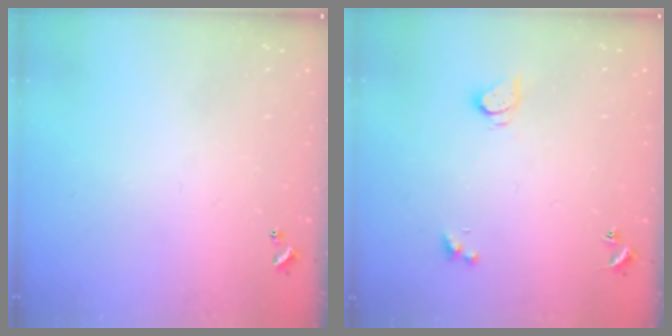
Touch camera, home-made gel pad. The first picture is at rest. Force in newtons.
{"total": 2.9, "press": 2.9, "slide": 0.5}